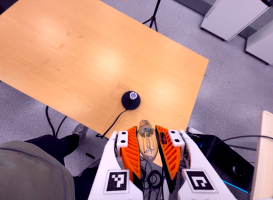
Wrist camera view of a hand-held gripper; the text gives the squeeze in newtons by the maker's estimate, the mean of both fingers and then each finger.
{"total": 19.5, "left": 21.2, "right": 17.7}